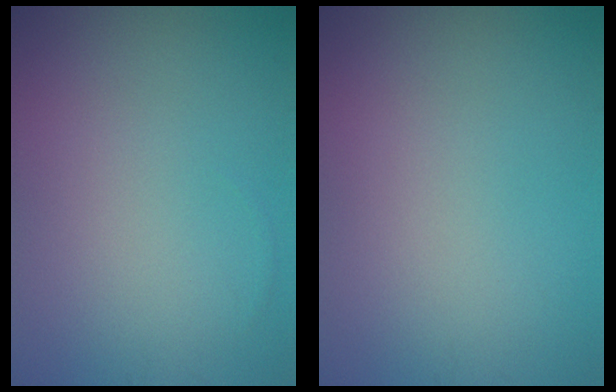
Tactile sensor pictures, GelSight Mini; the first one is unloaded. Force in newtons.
{"total": 0.0}